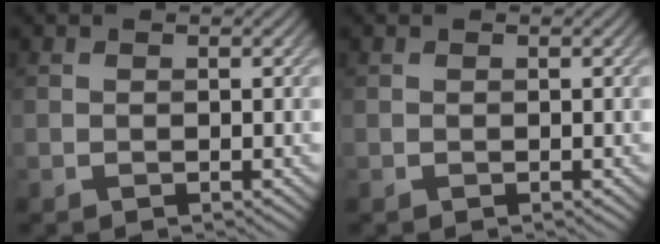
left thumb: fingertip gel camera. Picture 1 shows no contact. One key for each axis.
{"total": 0.0}